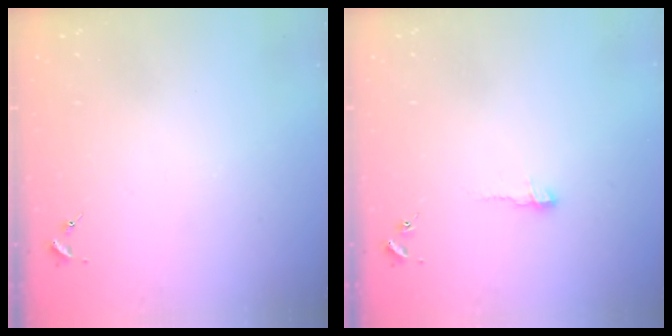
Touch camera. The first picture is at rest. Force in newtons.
{"total": 4.7, "press": 4.7, "slide": 0.4}